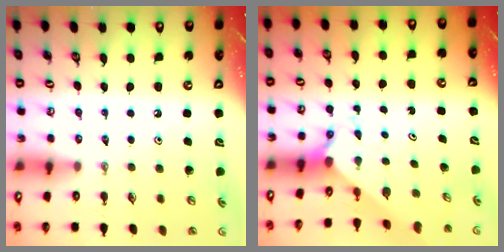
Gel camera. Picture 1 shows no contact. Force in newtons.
{"total": 2.4, "press": 2.4, "slide": 0.2}